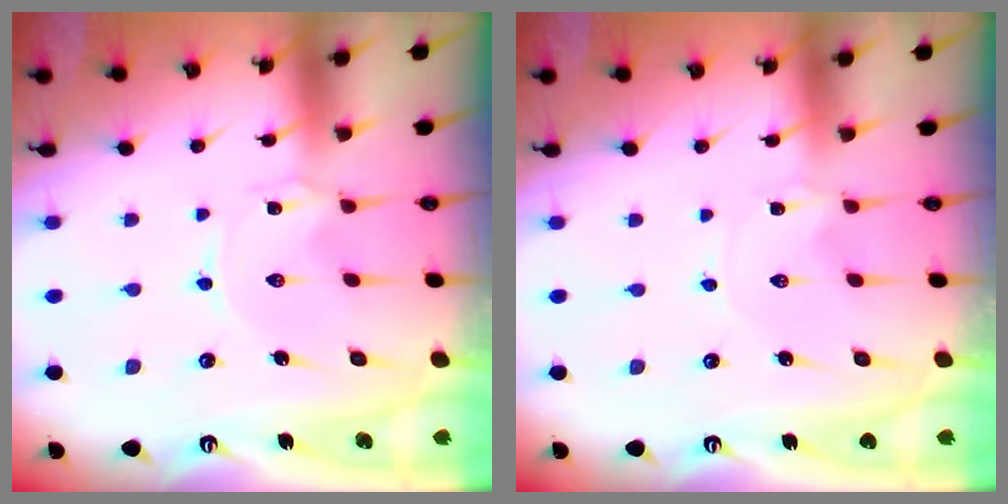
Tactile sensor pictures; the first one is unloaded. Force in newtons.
{"total": 0.8, "press": 0.8, "slide": 0.1}